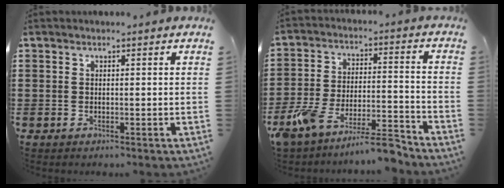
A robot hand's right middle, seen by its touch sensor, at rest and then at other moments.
{"total": 9.8, "force": [-9.1, 0.7, 3.7], "torque": [-0.068, 0.017, -0.178]}